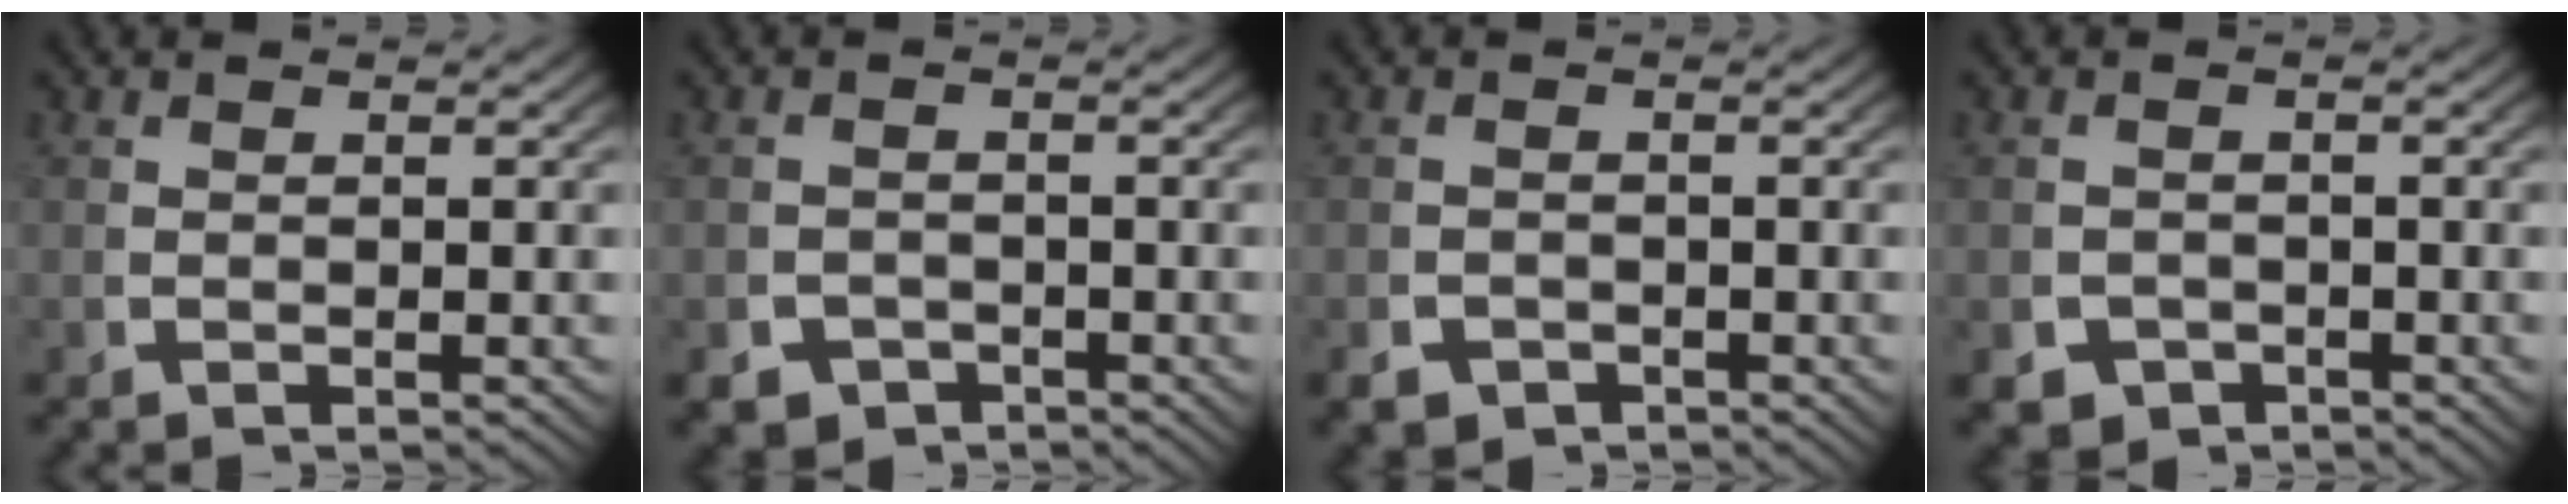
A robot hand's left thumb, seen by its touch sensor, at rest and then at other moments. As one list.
[{"total": 4.4, "force": [-3.5, 2.6, 0.9], "torque": [-0.011, -0.025, -0.052]}, {"total": 3.2, "force": [-2.5, 1.8, 0.7], "torque": [-0.011, -0.020, -0.036]}, {"total": 4.2, "force": [-3.0, 2.8, 1.1], "torque": [-0.018, -0.027, -0.041]}]